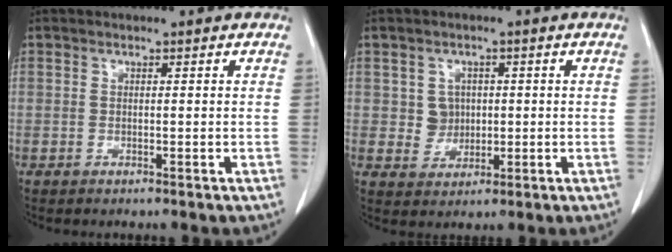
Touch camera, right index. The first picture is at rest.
{"total": 3.6, "force": [0.6, 3.4, 1.0], "torque": [-0.006, 0.008, 0.017]}